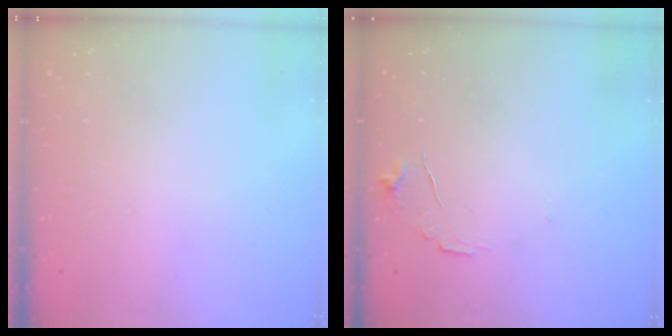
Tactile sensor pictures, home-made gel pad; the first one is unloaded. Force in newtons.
{"total": 6.3, "press": 6.2, "slide": 0.4}